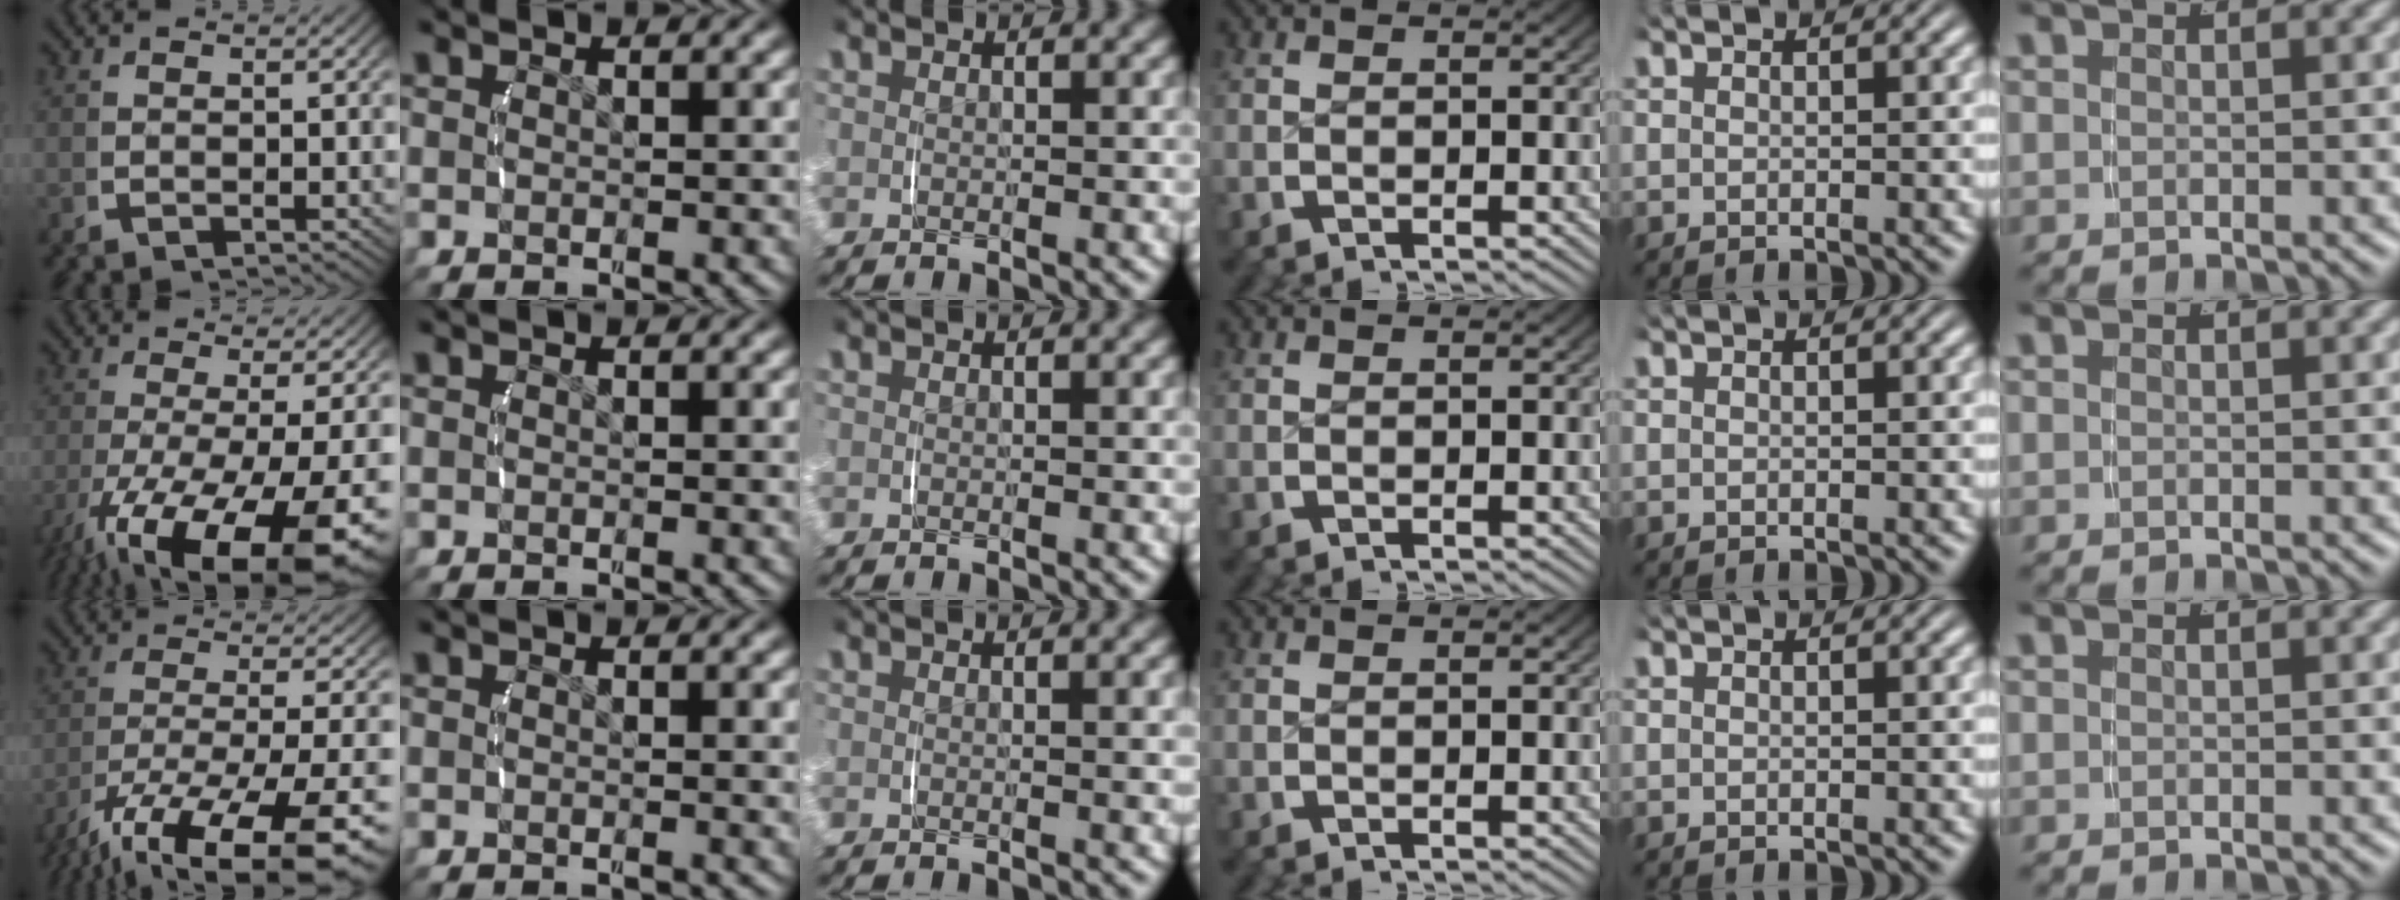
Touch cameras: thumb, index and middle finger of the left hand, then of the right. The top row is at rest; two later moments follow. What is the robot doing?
{"motion": "lift_and_place", "object": "glasses case"}